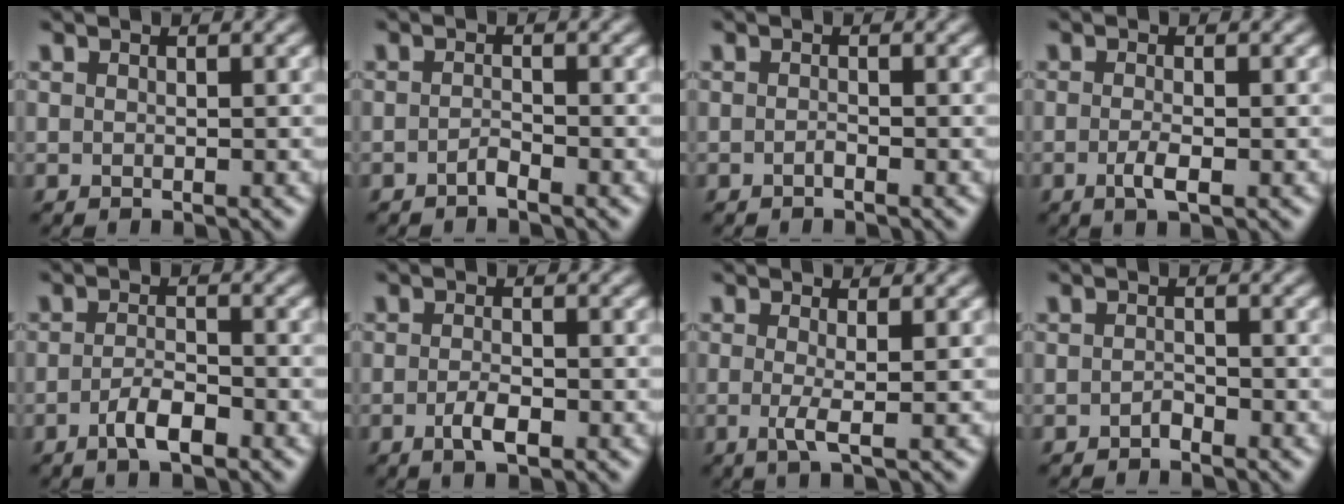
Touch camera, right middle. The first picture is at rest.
{"total": 1.0, "force": [-0.8, 0.2, 0.6], "torque": [-0.012, 0.004, -0.016]}
{"total": 0.5, "force": [-0.4, 0.1, 0.4], "torque": [-0.007, 0.001, -0.008]}
{"total": 1.9, "force": [-0.6, 0.5, 1.7], "torque": [-0.034, -0.004, -0.015]}
{"total": 2.7, "force": [-1.5, 0.8, 2.1], "torque": [-0.043, 0.001, -0.030]}
{"total": 2.1, "force": [-0.9, 0.7, 1.7], "torque": [-0.034, -0.002, -0.018]}
{"total": 2.0, "force": [-0.2, 0.3, 2.0], "torque": [-0.041, -0.007, -0.007]}
{"total": 0.8, "force": [-0.7, 0.3, 0.4], "torque": [-0.006, 0.001, -0.013]}